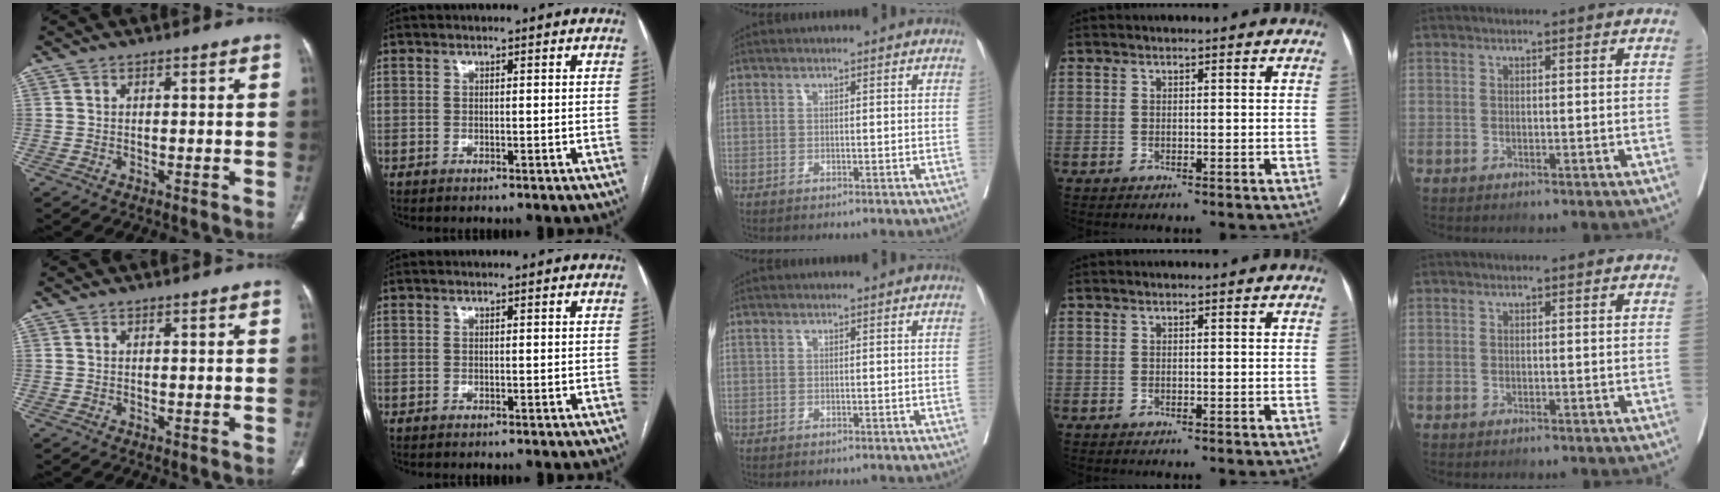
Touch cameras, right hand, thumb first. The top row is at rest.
{}